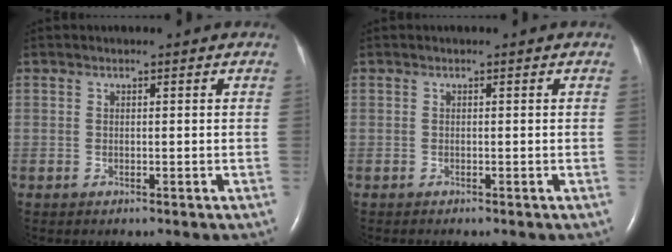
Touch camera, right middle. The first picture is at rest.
{"total": 0.0}